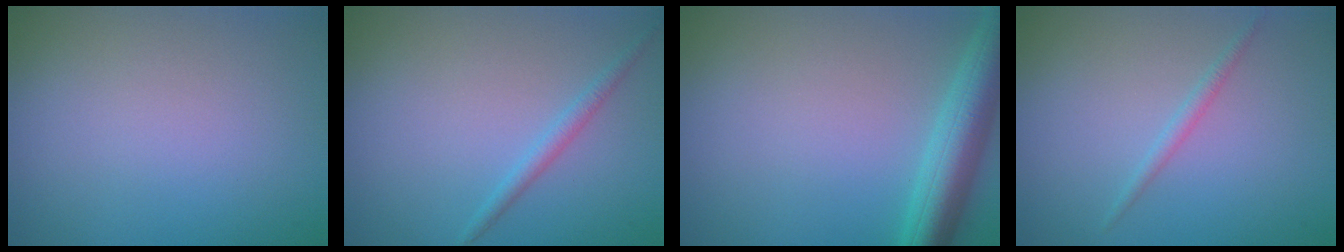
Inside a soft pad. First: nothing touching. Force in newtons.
{"total": 1.3, "press": 1.3, "slide": 0.0}
{"total": 5.2, "press": 5.2, "slide": 0.2}
{"total": 1.0, "press": 1.0, "slide": 0.0}